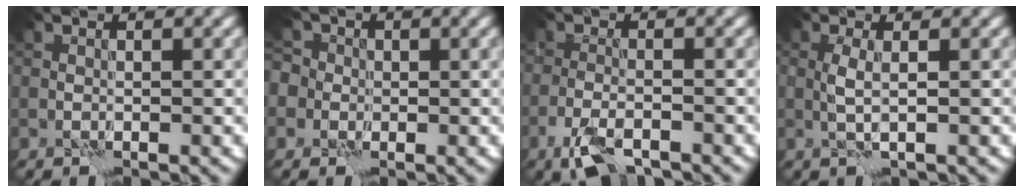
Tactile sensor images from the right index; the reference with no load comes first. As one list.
[{"total": 5.4, "force": [0.8, 5.1, 1.7], "torque": [-0.033, 0.041, -0.027]}, {"total": 3.8, "force": [-2.6, 1.2, 2.4], "torque": [-0.057, -0.007, -0.055]}, {"total": 1.6, "force": [0.3, 0.3, 1.5], "torque": [-0.036, 0.003, 0.006]}]